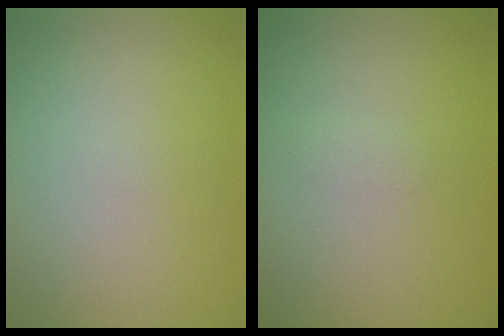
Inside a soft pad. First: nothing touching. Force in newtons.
{"total": 0.6, "press": 0.6, "slide": 0.0}